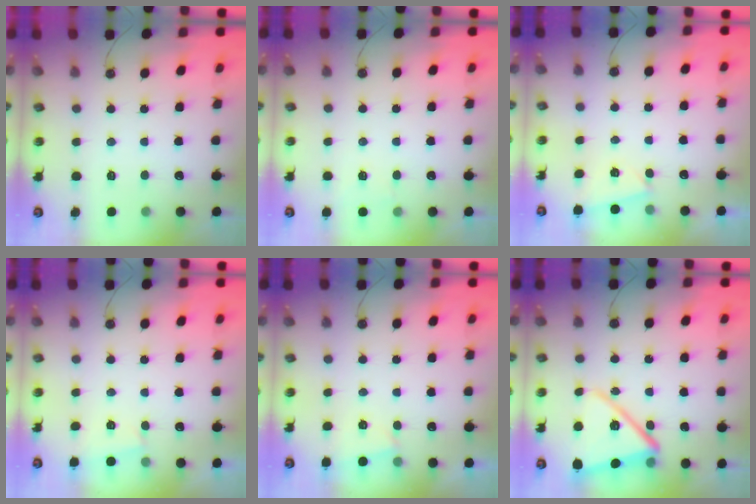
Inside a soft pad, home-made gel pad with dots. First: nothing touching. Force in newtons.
{"total": 3.5, "press": 3.5, "slide": 0.2}
{"total": 2.5, "press": 1.5, "slide": 2.0}
{"total": 1.0, "press": 0.9, "slide": 0.4}
{"total": 5.0, "press": 0.7, "slide": 5.0}
{"total": 15.4, "press": 15.3, "slide": 1.3}